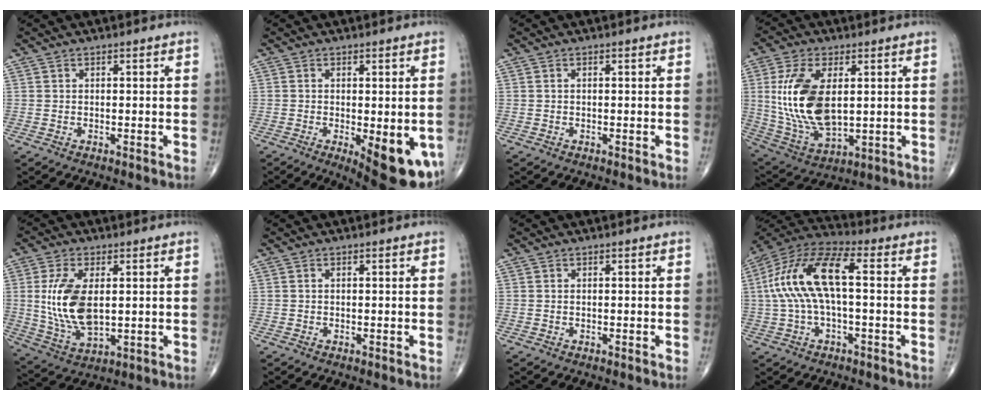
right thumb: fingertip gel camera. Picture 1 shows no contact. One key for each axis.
{"total": 12.6, "fx": -3.9, "fy": 4.6, "fz": 11.1, "tx": -0.125, "ty": -0.018, "tz": -0.041}
{"total": 0.0}
{"total": 16.9, "fx": 2.4, "fy": 8.8, "fz": 14.2, "tx": -0.285, "ty": -0.017, "tz": 0.059}
{"total": 12.8, "fx": 1.4, "fy": 6.6, "fz": 10.9, "tx": -0.219, "ty": -0.013, "tz": 0.037}
{"total": 0.0}
{"total": 0.0}
{"total": 15.5, "fx": 1.0, "fy": 6.1, "fz": 14.2, "tx": -0.304, "ty": 0.045, "tz": 0.014}